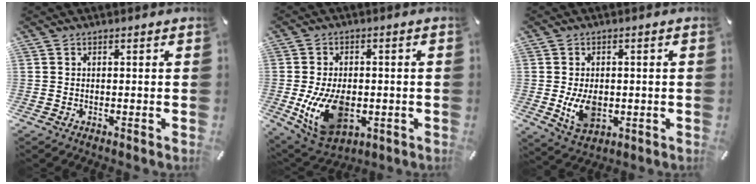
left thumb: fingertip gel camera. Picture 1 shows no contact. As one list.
[{"total": 13.9, "force": [-2.5, 9.2, 10.1], "torque": [-0.202, -0.003, -0.040]}, {"total": 7.5, "force": [-0.9, 5.0, 5.5], "torque": [-0.119, -0.004, -0.016]}]